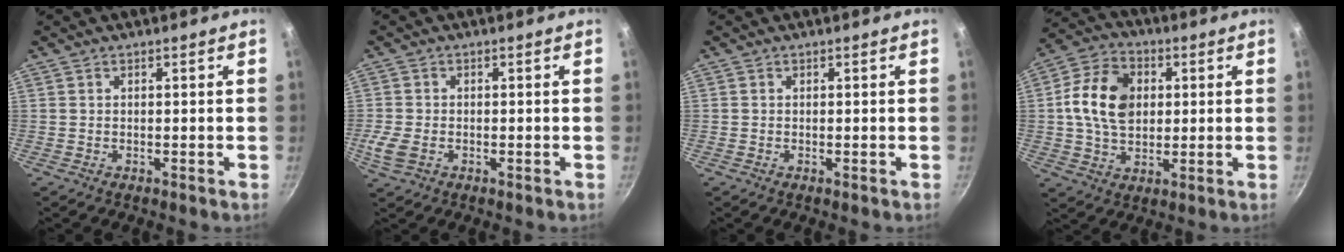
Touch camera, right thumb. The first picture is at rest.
{"total": 4.3, "force": [-1.2, 2.9, 2.9], "torque": [-0.067, -0.004, -0.022]}
{"total": 0.0}
{"total": 13.4, "force": [1.9, 9.7, 9.1], "torque": [-0.145, 0.008, 0.022]}